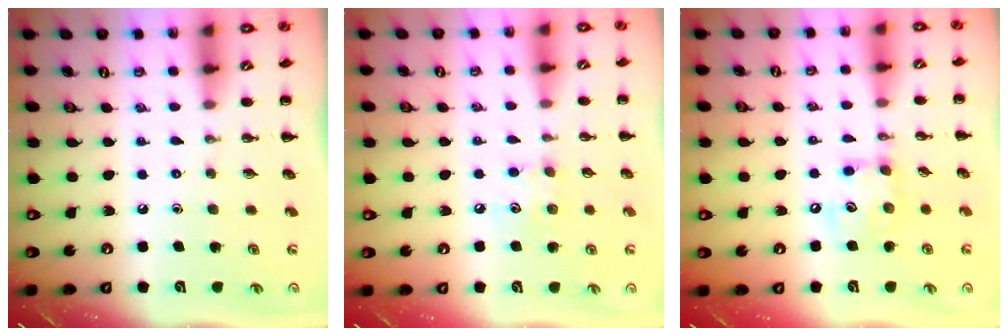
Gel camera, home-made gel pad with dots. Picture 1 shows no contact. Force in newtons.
{"total": 6.2, "press": 6.1, "slide": 1.1}
{"total": 8.9, "press": 8.8, "slide": 0.5}